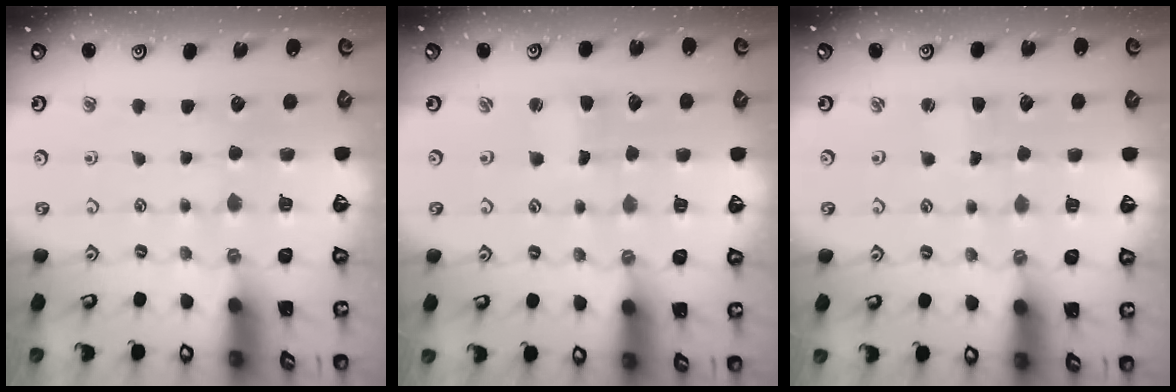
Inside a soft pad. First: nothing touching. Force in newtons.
{"total": 1.3, "press": 1.3, "slide": 0.1}
{"total": 1.5, "press": 1.4, "slide": 0.2}